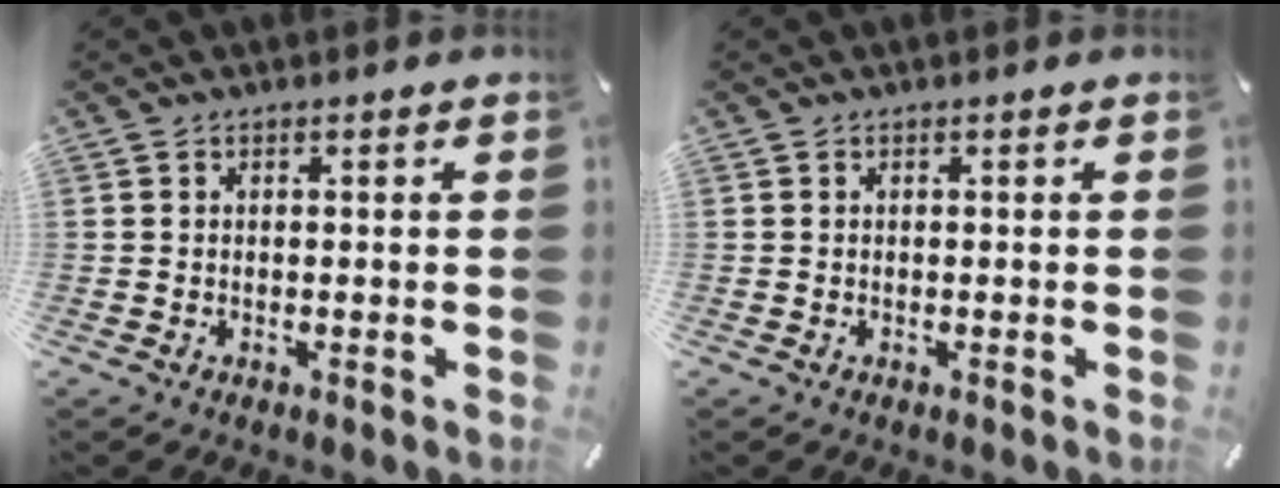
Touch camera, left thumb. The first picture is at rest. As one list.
[{"total": 0.0}]